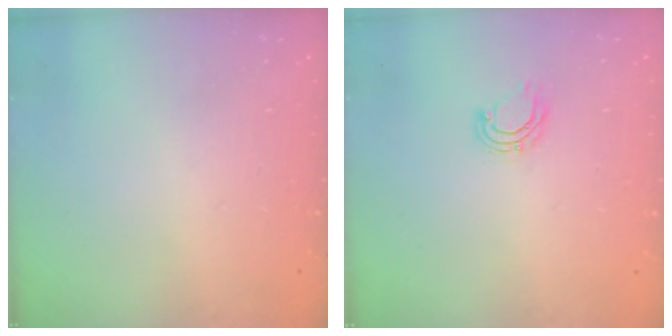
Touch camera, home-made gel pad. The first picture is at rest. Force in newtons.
{"total": 4.9, "press": 4.8, "slide": 0.7}